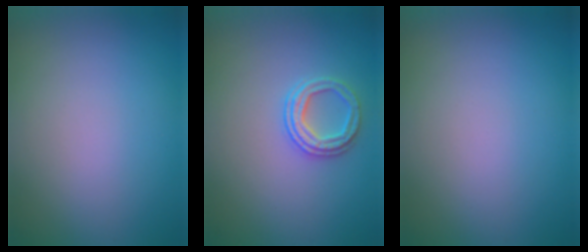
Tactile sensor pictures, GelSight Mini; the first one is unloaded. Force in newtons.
{"total": 2.5, "press": 2.4, "slide": 0.6}
{"total": 0.0}